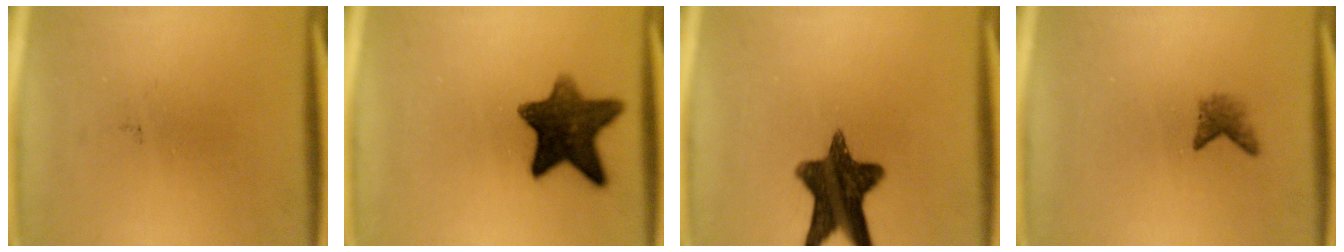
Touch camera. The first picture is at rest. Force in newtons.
{"total": 11.1}
{"total": 13.0}
{"total": 1.8}